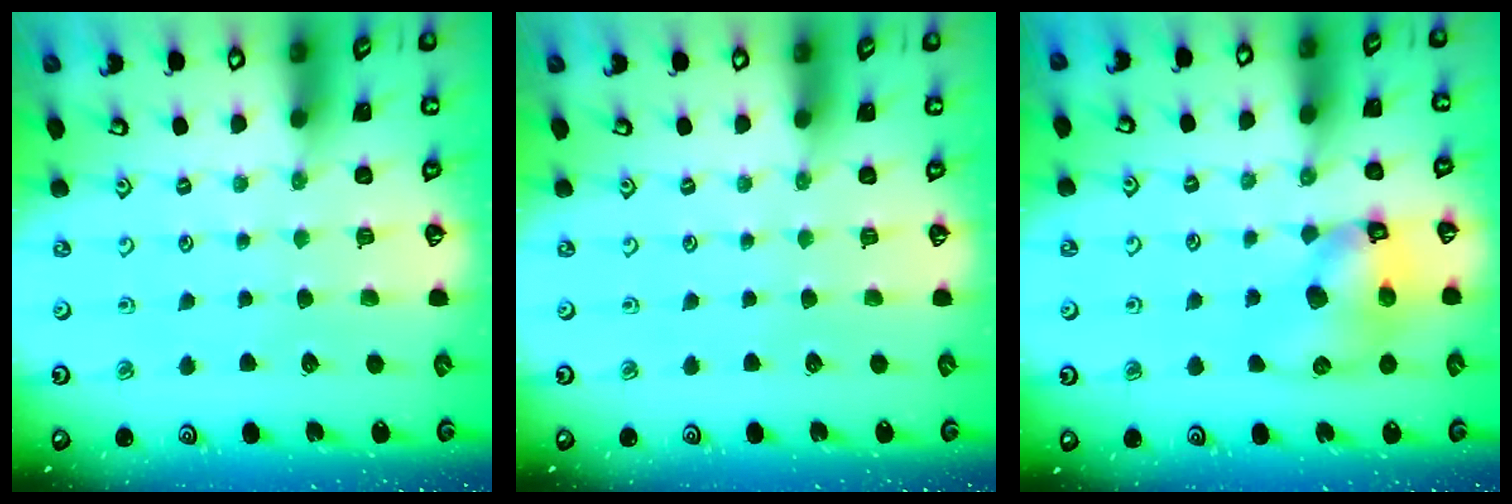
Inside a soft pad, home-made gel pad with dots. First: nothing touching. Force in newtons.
{"total": 0.0}
{"total": 11.0, "press": 10.9, "slide": 1.7}